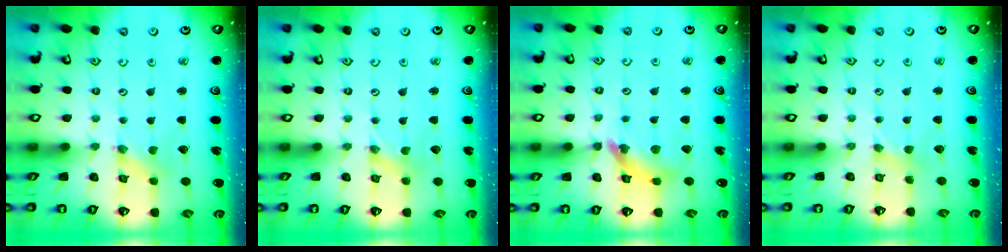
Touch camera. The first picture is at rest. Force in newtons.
{"total": 0.0}
{"total": 11.5, "press": 11.4, "slide": 1.1}
{"total": 2.4, "press": 2.3, "slide": 0.5}